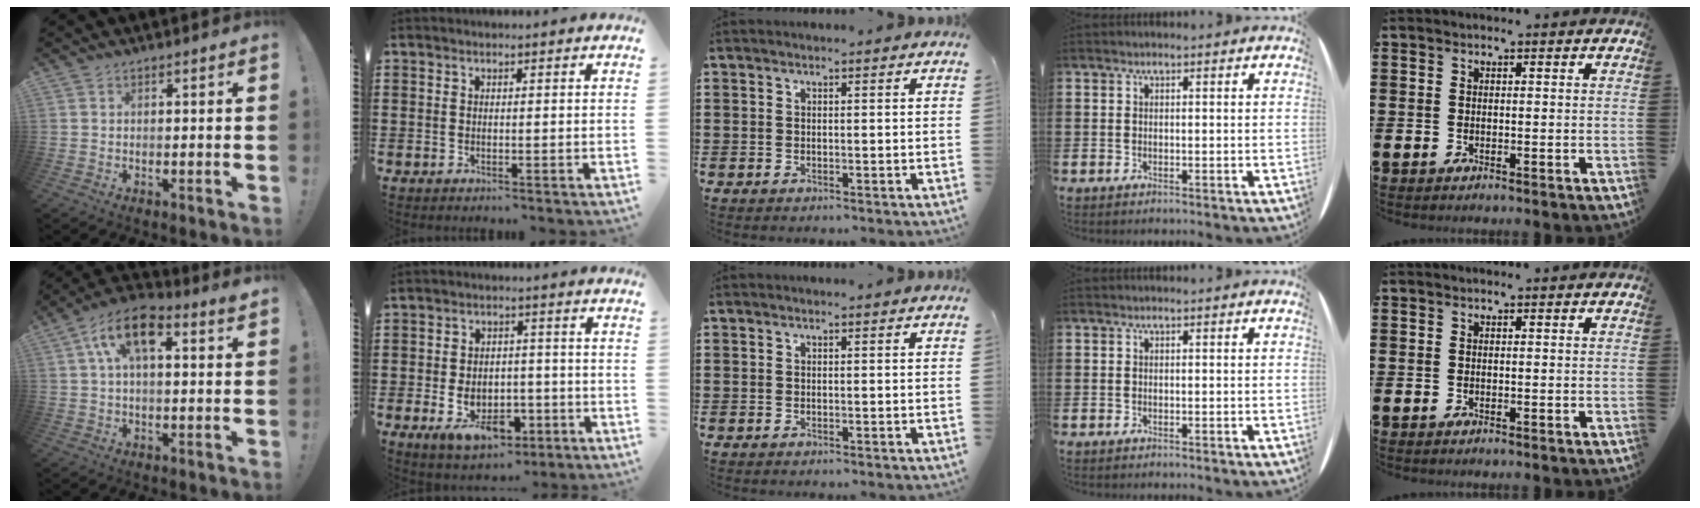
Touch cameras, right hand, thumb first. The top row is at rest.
{"thumb": {"total": 10.9, "force": [4.0, 5.2, 8.7], "torque": [-0.152, 0.006, 0.074]}, "index": {"total": 7.1, "force": [-2.7, 4.9, 4.4], "torque": [-0.073, 0.005, -0.050]}}